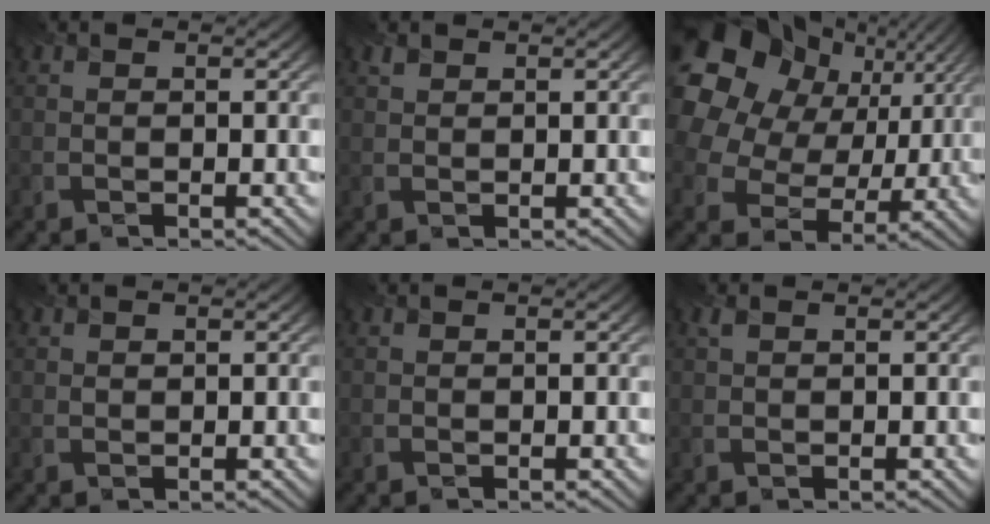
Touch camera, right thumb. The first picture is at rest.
{"total": 0.8, "force": [0.7, 0.4, -0.1], "torque": [-0.005, -0.002, 0.017]}
{"total": 18.9, "force": [6.9, 15.1, 9.1], "torque": [-0.269, 0.042, 0.147]}
{"total": 0.6, "force": [0.5, 0.3, -0.1], "torque": [-0.003, -0.002, 0.014]}
{"total": 0.0}
{"total": 0.7, "force": [0.6, 0.3, 0.3], "torque": [-0.014, 0.001, 0.014]}